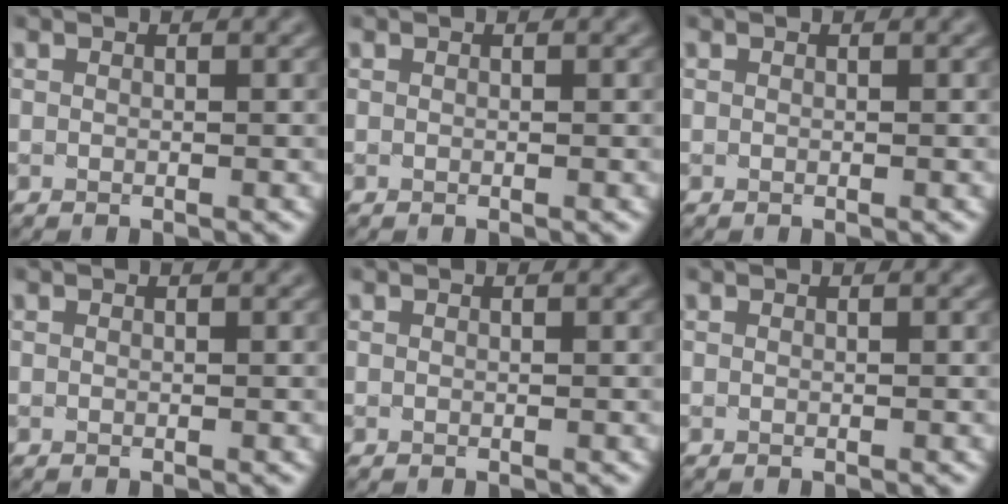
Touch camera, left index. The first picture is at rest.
{"total": 0.0}
{"total": 0.0}
{"total": 0.0}
{"total": 0.0}
{"total": 0.0}